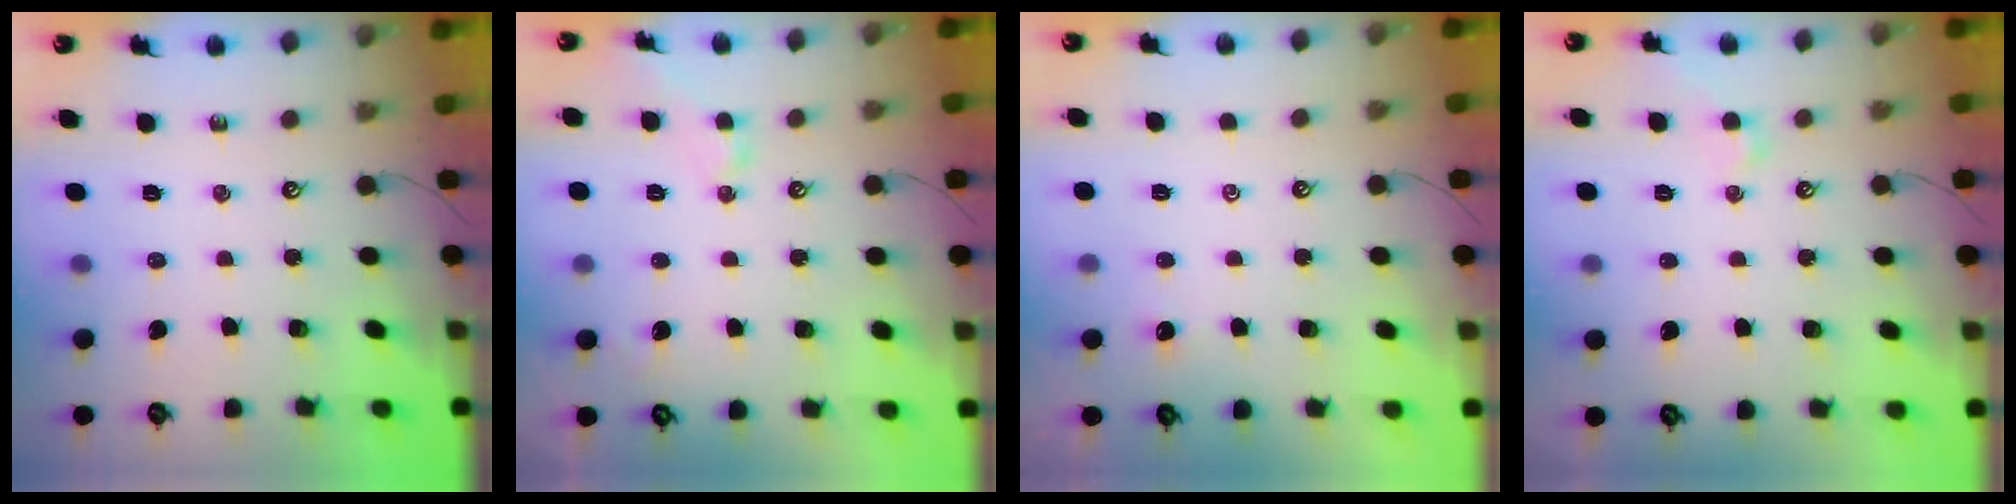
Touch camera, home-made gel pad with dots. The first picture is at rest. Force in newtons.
{"total": 1.2, "press": 0.9, "slide": 0.7}
{"total": 1.9, "press": 1.9, "slide": 0.3}
{"total": 0.7, "press": 0.4, "slide": 0.6}